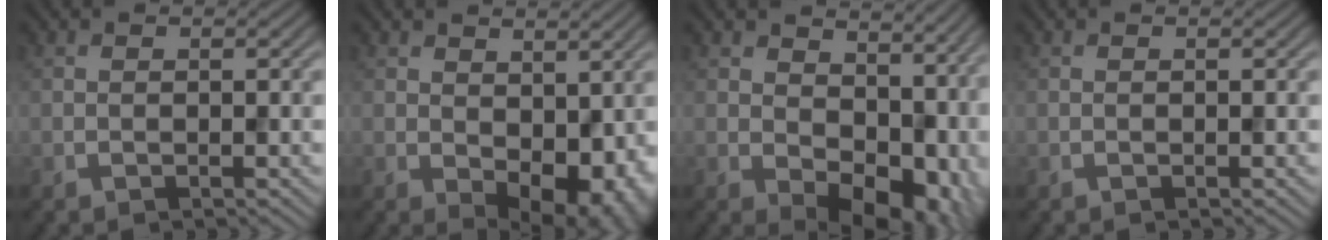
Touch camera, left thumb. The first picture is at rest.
{"total": 7.9, "force": [0.0, 5.0, 6.1], "torque": [-0.084, -0.025, 0.014]}
{"total": 10.9, "force": [1.3, 7.3, 8.0], "torque": [-0.104, -0.030, 0.039]}
{"total": 0.0}